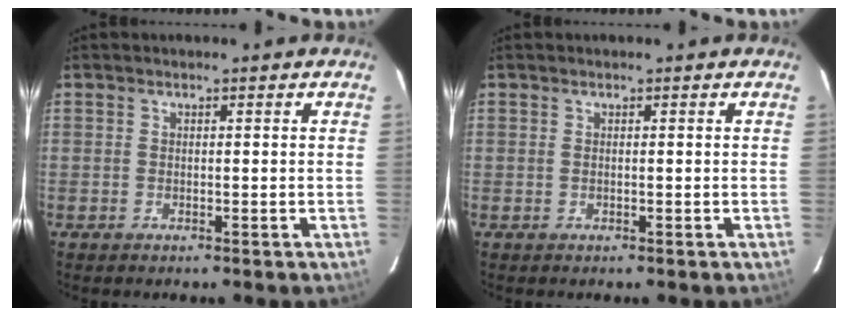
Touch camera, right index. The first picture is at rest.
{"total": 0.0}